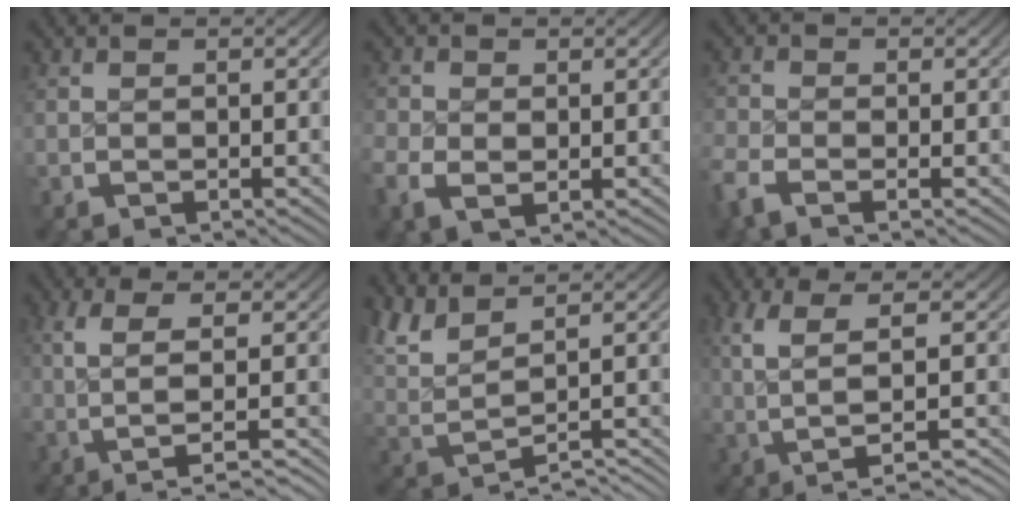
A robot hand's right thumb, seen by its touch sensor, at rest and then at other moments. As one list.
[{"total": 2.7, "force": [-0.6, 2.1, 1.6], "torque": [-0.042, -0.015, -0.003]}, {"total": 2.3, "force": [-1.6, 1.2, 1.2], "torque": [-0.032, -0.007, -0.035]}, {"total": 6.9, "force": [-0.2, 2.3, 6.5], "torque": [-0.117, 0.008, -0.001]}, {"total": 3.7, "force": [0.6, 1.7, 3.2], "torque": [-0.075, -0.003, 0.027]}, {"total": 8.0, "force": [0.9, 3.0, 7.3], "torque": [-0.136, 0.010, 0.017]}]